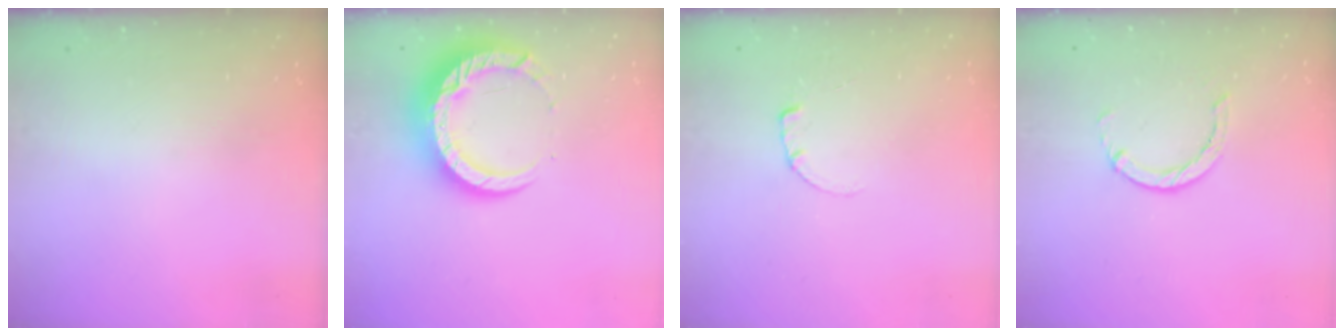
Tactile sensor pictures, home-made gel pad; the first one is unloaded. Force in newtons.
{"total": 13.5, "press": 13.4, "slide": 1.5}
{"total": 0.6, "press": 0.6, "slide": 0.1}
{"total": 1.4, "press": 1.4, "slide": 0.3}